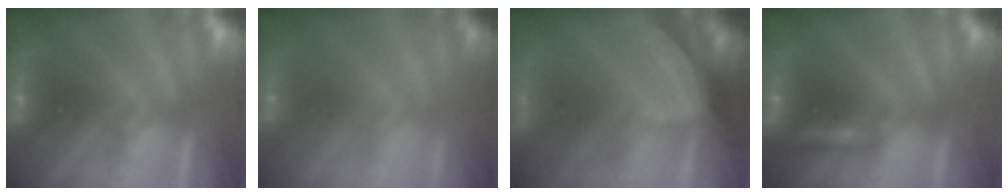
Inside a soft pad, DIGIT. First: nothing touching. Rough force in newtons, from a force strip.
{"total": 1.5}
{"total": 7.7}
{"total": 2.2}